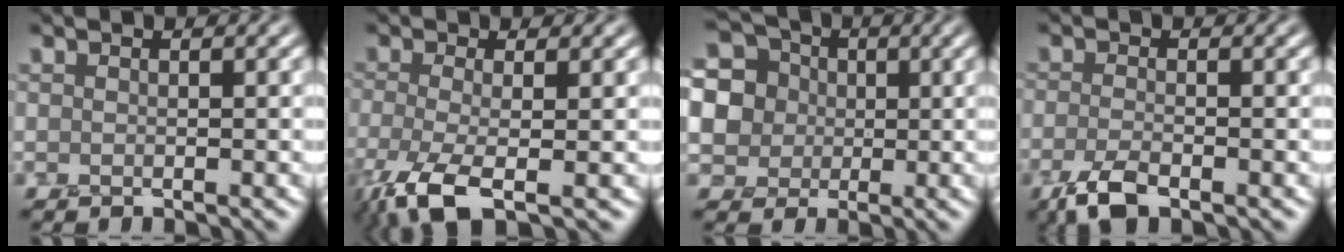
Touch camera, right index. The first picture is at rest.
{"total": 5.1, "force": [-2.8, 1.6, 4.0], "torque": [-0.097, -0.010, -0.059]}
{"total": 12.6, "force": [4.0, 11.1, 4.3], "torque": [-0.112, 0.058, 0.051]}
{"total": 2.6, "force": [-1.8, 0.8, 1.7], "torque": [-0.042, -0.002, -0.043]}